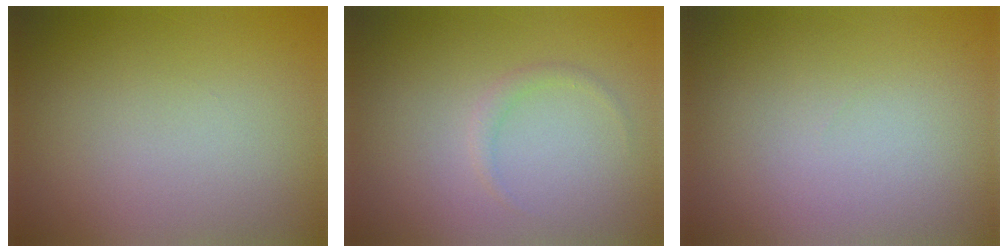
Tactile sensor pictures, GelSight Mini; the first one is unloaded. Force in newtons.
{"total": 0.8, "press": 0.8, "slide": 0.2}
{"total": 0.0}